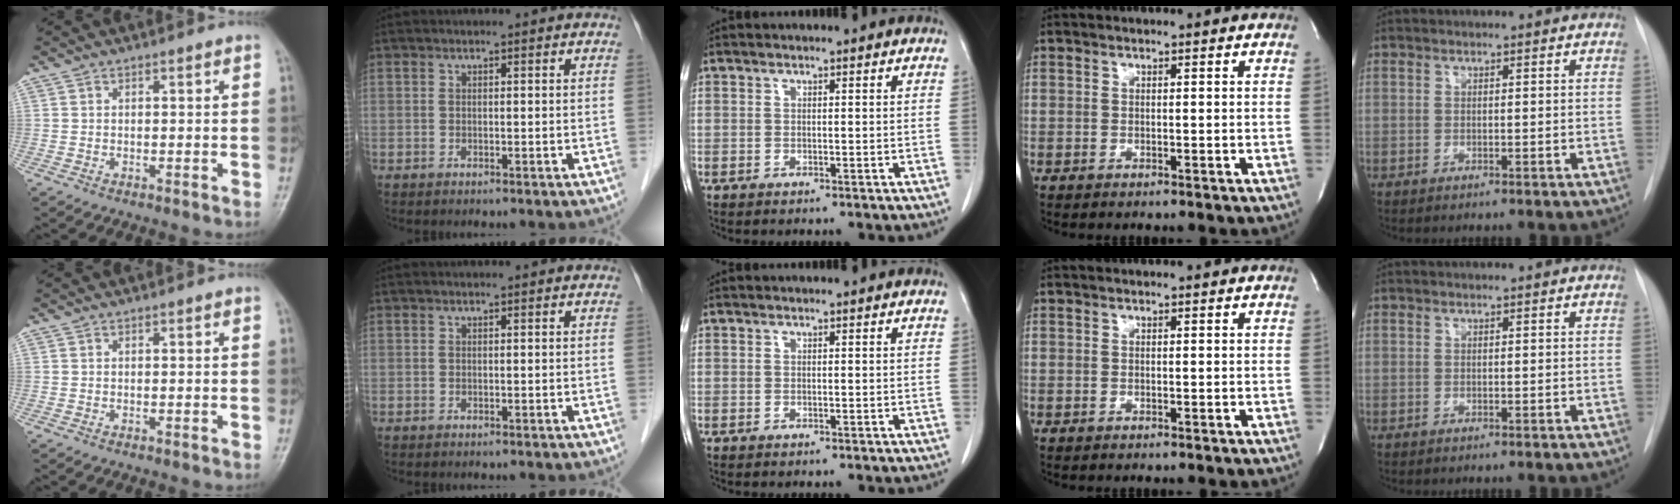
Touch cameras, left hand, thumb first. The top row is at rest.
{}